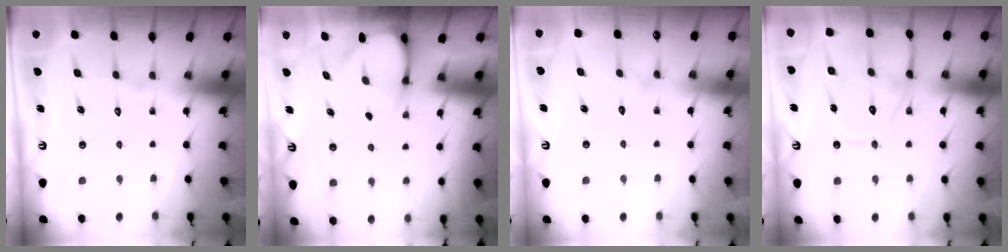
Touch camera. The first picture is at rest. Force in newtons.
{"total": 3.6, "press": 3.6, "slide": 0.3}
{"total": 2.6, "press": 2.6, "slide": 0.3}
{"total": 13.3, "press": 13.2, "slide": 1.0}